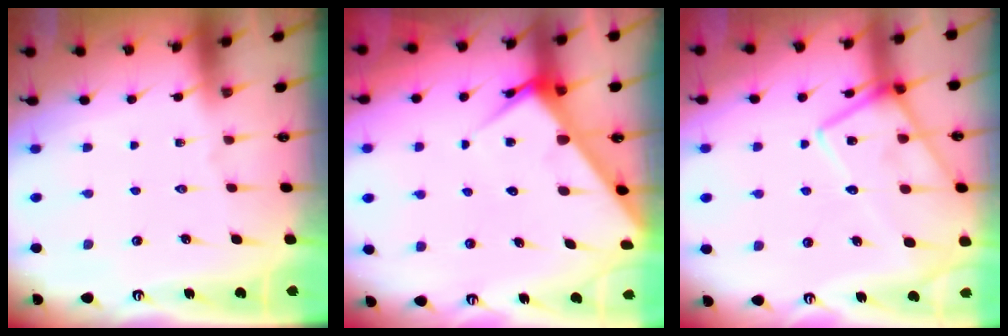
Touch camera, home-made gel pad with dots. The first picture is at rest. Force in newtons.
{"total": 5.4, "press": 5.4, "slide": 0.5}
{"total": 16.8, "press": 16.7, "slide": 1.2}